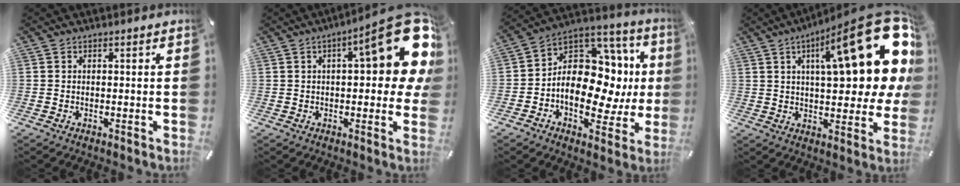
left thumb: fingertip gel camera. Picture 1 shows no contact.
{"total": 21.4, "force": [7.3, 7.5, 18.8], "torque": [-0.234, -0.047, 0.114]}
{"total": 17.0, "force": [-0.7, 12.2, 11.8], "torque": [-0.186, -0.022, -0.010]}
{"total": 29.4, "force": [11.3, 9.7, 25.3], "torque": [-0.361, -0.065, 0.182]}